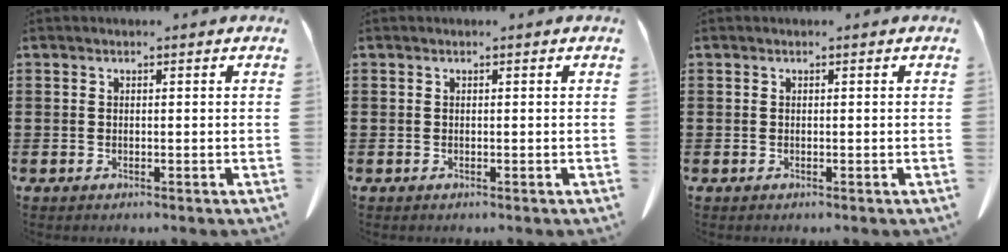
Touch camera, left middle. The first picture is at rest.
{"total": 0.0}
{"total": 0.0}